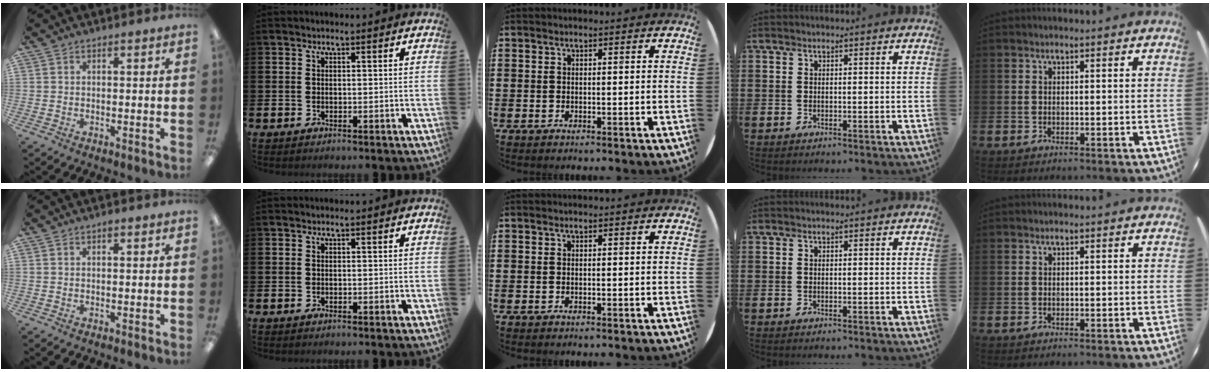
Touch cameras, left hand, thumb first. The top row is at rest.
{"thumb": {"total": 0.7, "force": [0.5, 0.2, 0.5], "torque": [-0.003, 0.001, 0.006]}}